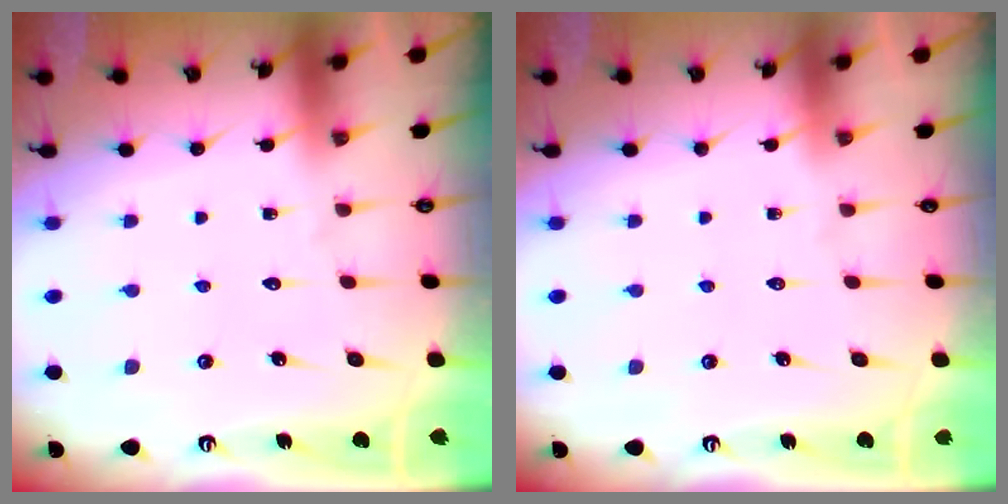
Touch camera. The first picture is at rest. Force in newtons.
{"total": 0.0}